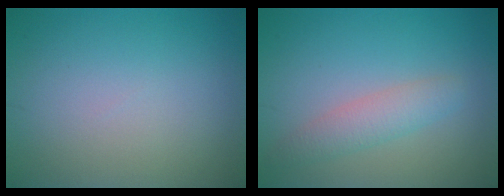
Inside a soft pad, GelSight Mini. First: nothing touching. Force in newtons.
{"total": 2.6, "press": 2.6, "slide": 0.2}